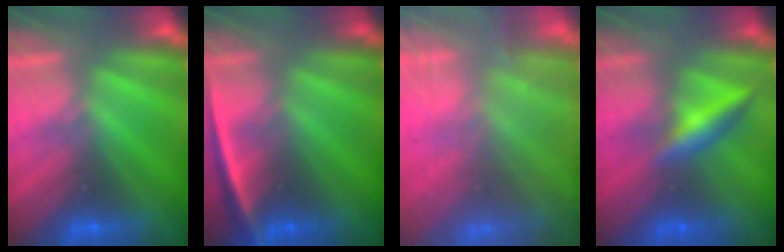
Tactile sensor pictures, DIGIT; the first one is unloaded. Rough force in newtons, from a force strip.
{"total": 2.3}
{"total": 11.3}
{"total": 2.4}